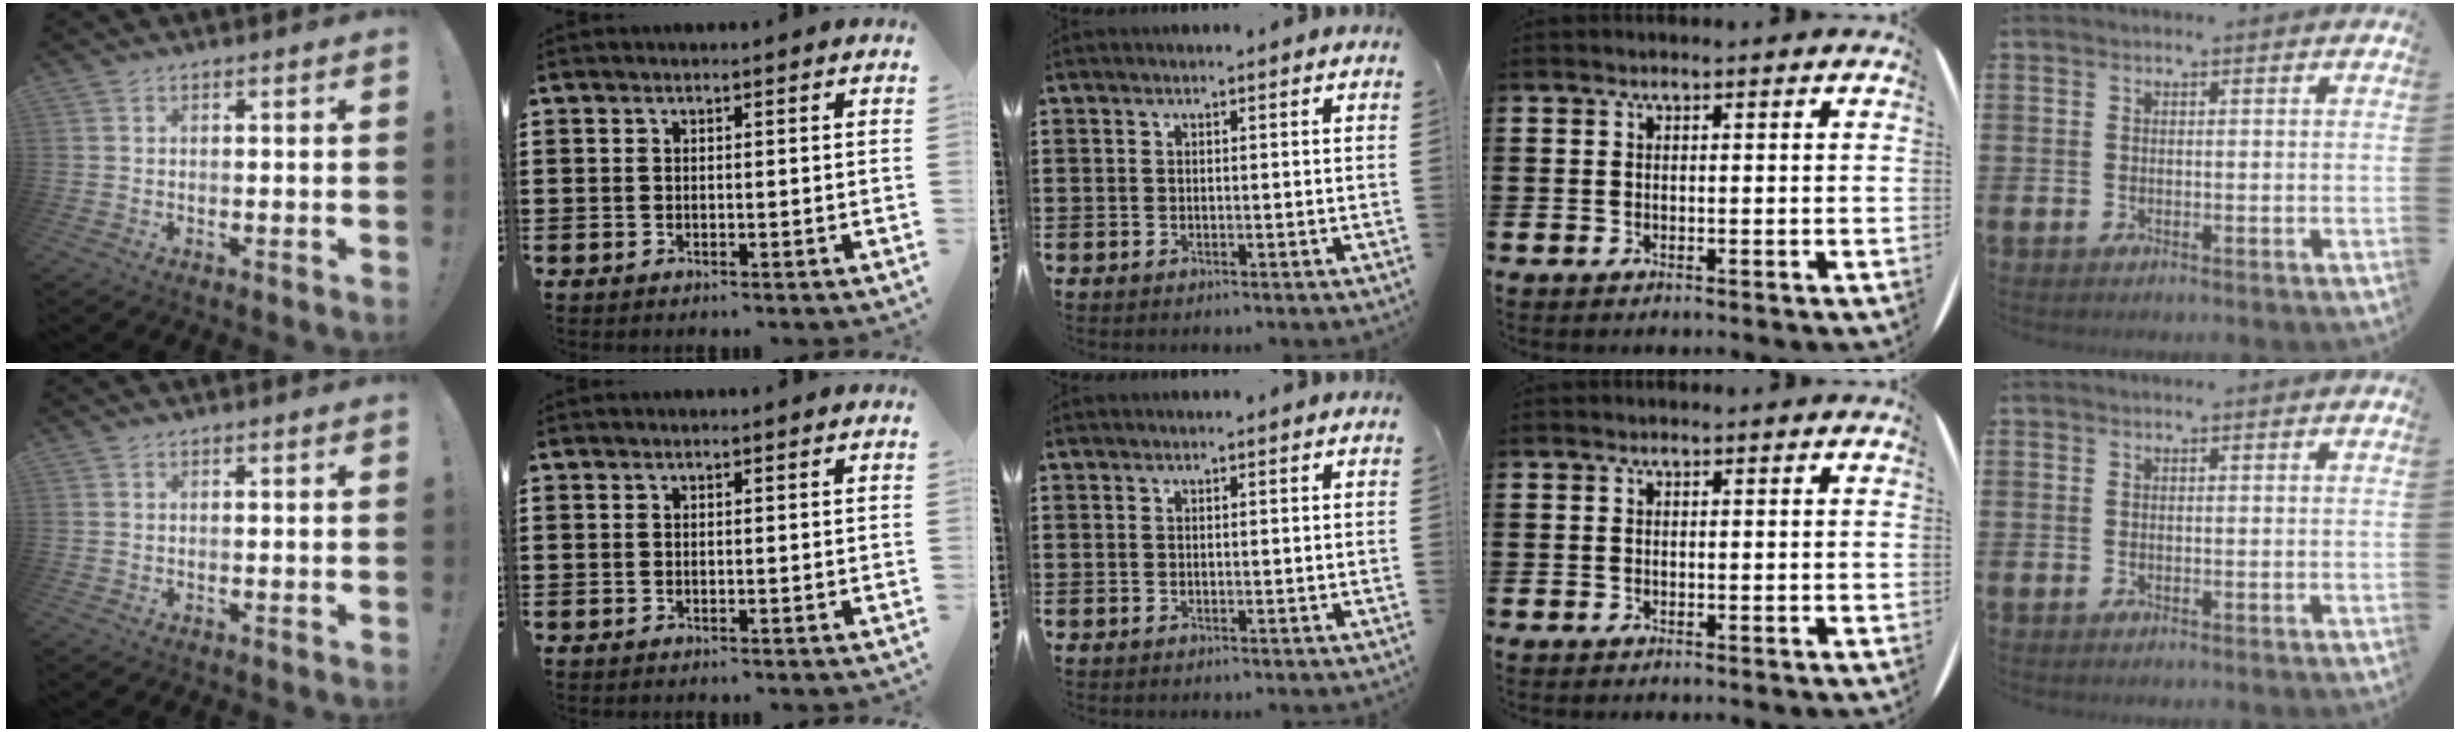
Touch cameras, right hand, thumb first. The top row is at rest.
{}